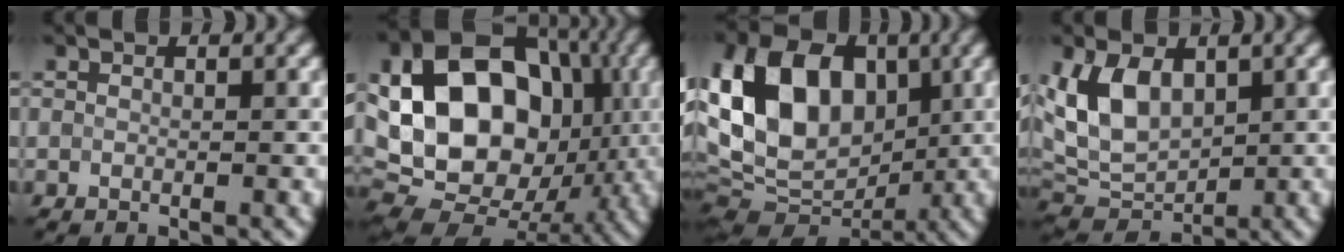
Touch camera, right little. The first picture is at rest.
{"total": 18.9, "force": [1.7, 14.3, 12.2], "torque": [-0.224, 0.014, 0.033]}
{"total": 13.7, "force": [1.7, 9.5, 9.6], "torque": [-0.191, 0.028, 0.016]}
{"total": 6.6, "force": [1.6, 4.3, 4.8], "torque": [-0.100, 0.002, 0.025]}